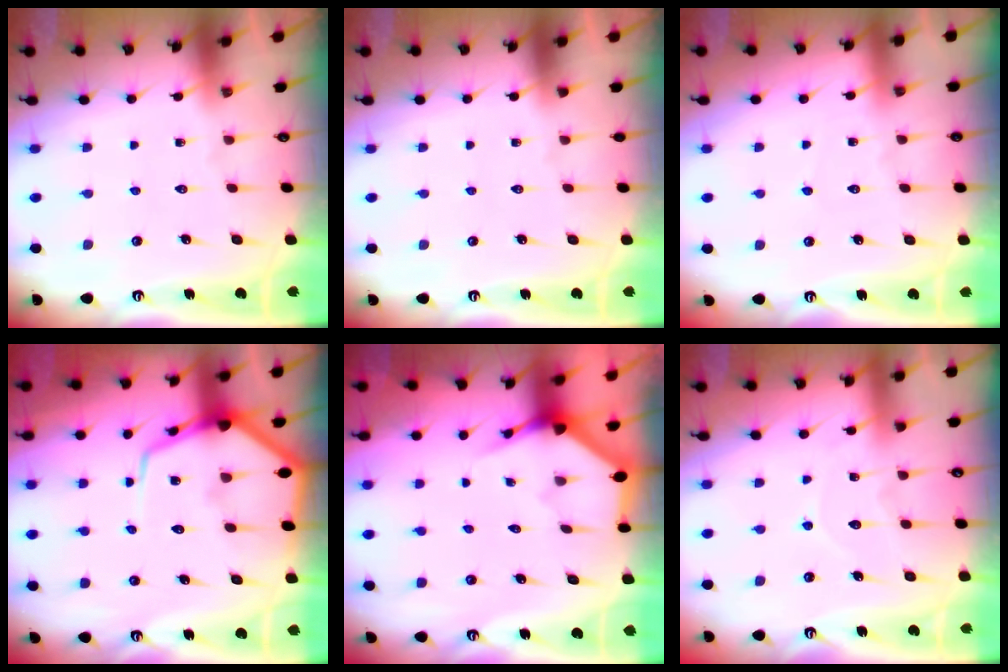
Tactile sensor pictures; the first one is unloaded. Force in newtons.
{"total": 0.0}
{"total": 2.9, "press": 2.9, "slide": 0.4}
{"total": 11.7, "press": 11.6, "slide": 1.0}
{"total": 3.5, "press": 3.5, "slide": 0.2}
{"total": 7.0, "press": 6.9, "slide": 0.7}